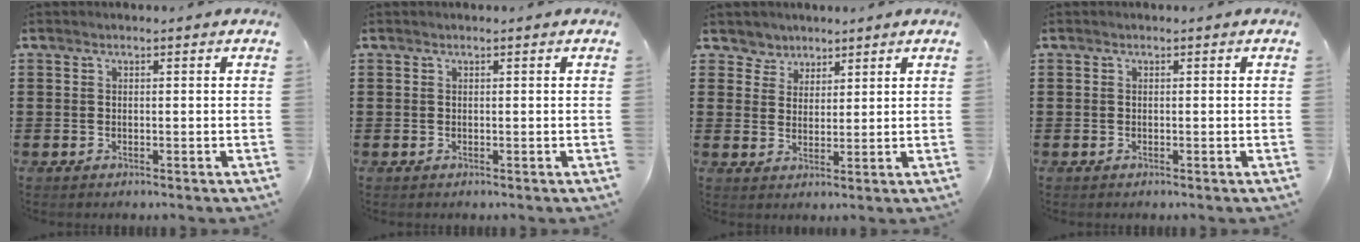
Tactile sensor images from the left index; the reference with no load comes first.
{"total": 0.0}
{"total": 3.8, "force": [2.9, 2.3, -0.5], "torque": [-0.011, 0.000, 0.054]}
{"total": 0.0}